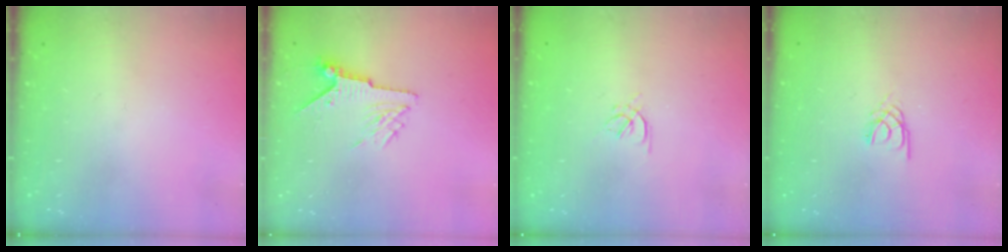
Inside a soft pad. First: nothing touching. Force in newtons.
{"total": 6.8, "press": 6.7, "slide": 1.0}
{"total": 1.5, "press": 1.4, "slide": 0.6}
{"total": 1.7, "press": 1.7, "slide": 0.3}